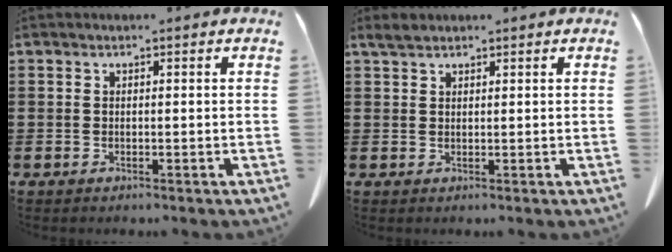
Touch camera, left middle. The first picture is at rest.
{"total": 1.9, "force": [1.5, 0.6, 0.9], "torque": [-0.023, 0.005, 0.028]}